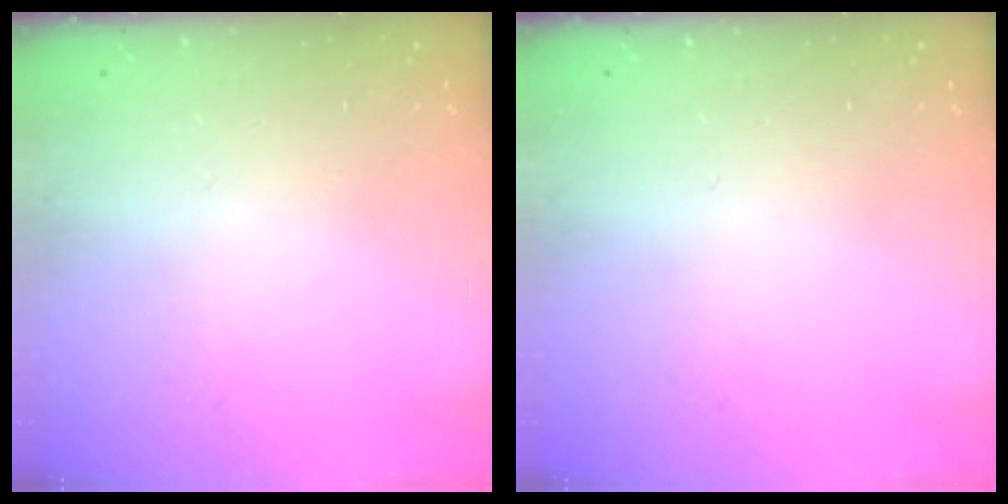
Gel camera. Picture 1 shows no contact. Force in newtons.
{"total": 0.0}